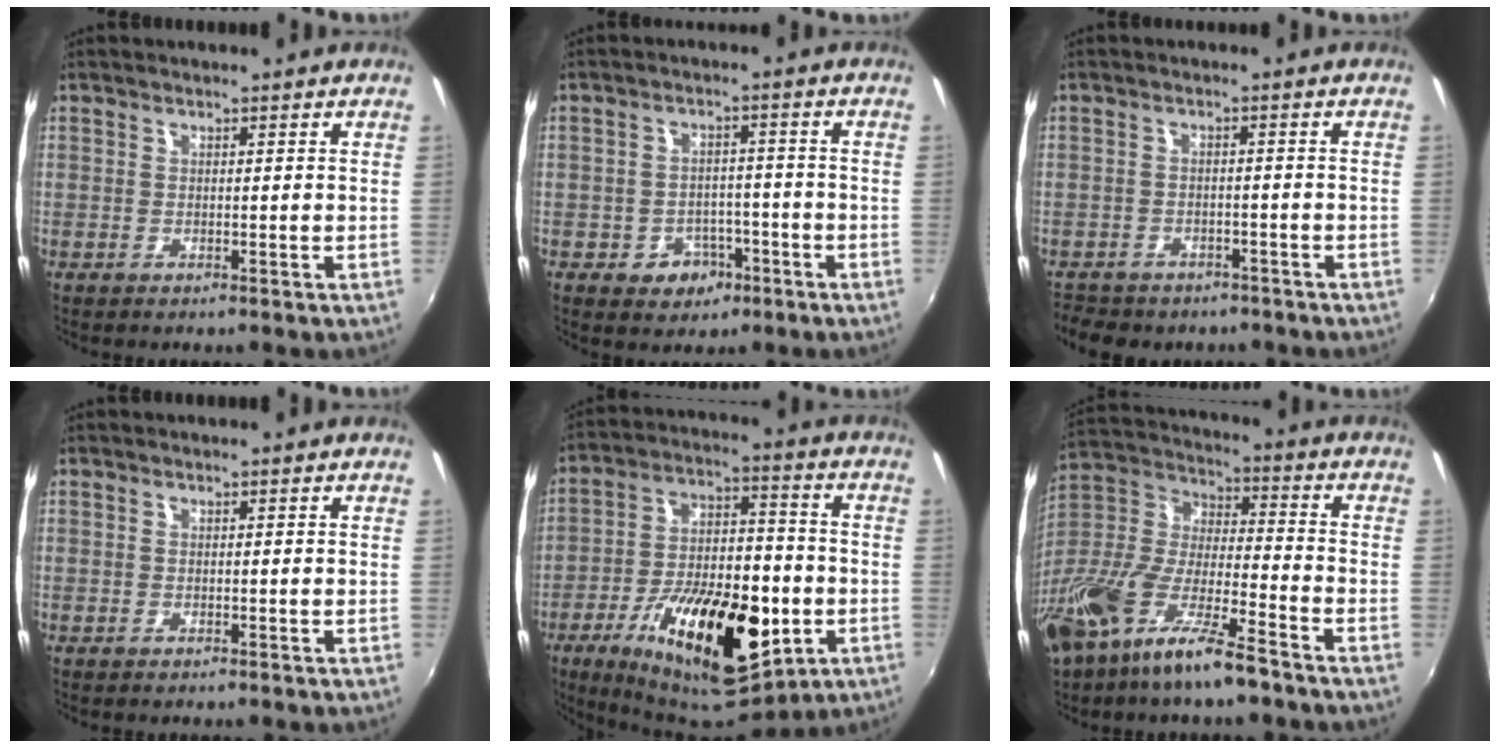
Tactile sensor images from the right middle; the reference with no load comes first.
{"total": 4.8, "force": [-2.5, 3.8, 1.6], "torque": [-0.038, 0.011, -0.022]}
{"total": 8.3, "force": [-6.6, 4.0, 2.9], "torque": [-0.077, -0.012, -0.095]}
{"total": 0.0}
{"total": 25.5, "force": [-10.2, 11.4, 20.4], "torque": [-0.364, -0.023, -0.141]}
{"total": 20.0, "force": [-12.3, 5.6, 14.7], "torque": [-0.300, -0.025, -0.236]}